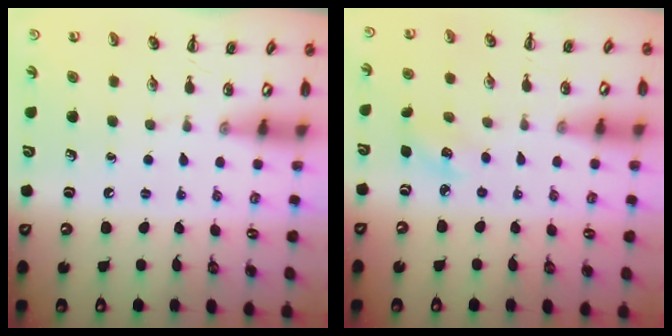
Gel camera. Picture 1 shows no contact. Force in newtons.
{"total": 3.9, "press": 3.8, "slide": 1.1}